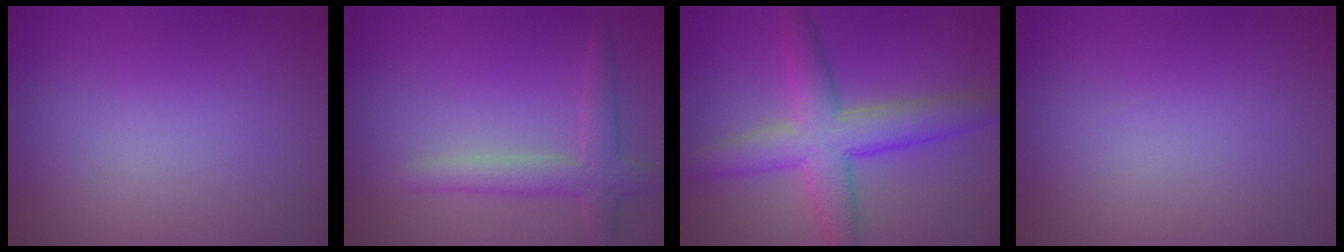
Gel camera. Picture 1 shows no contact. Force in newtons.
{"total": 3.0, "press": 3.0, "slide": 0.1}
{"total": 6.0, "press": 6.0, "slide": 0.1}
{"total": 0.0}